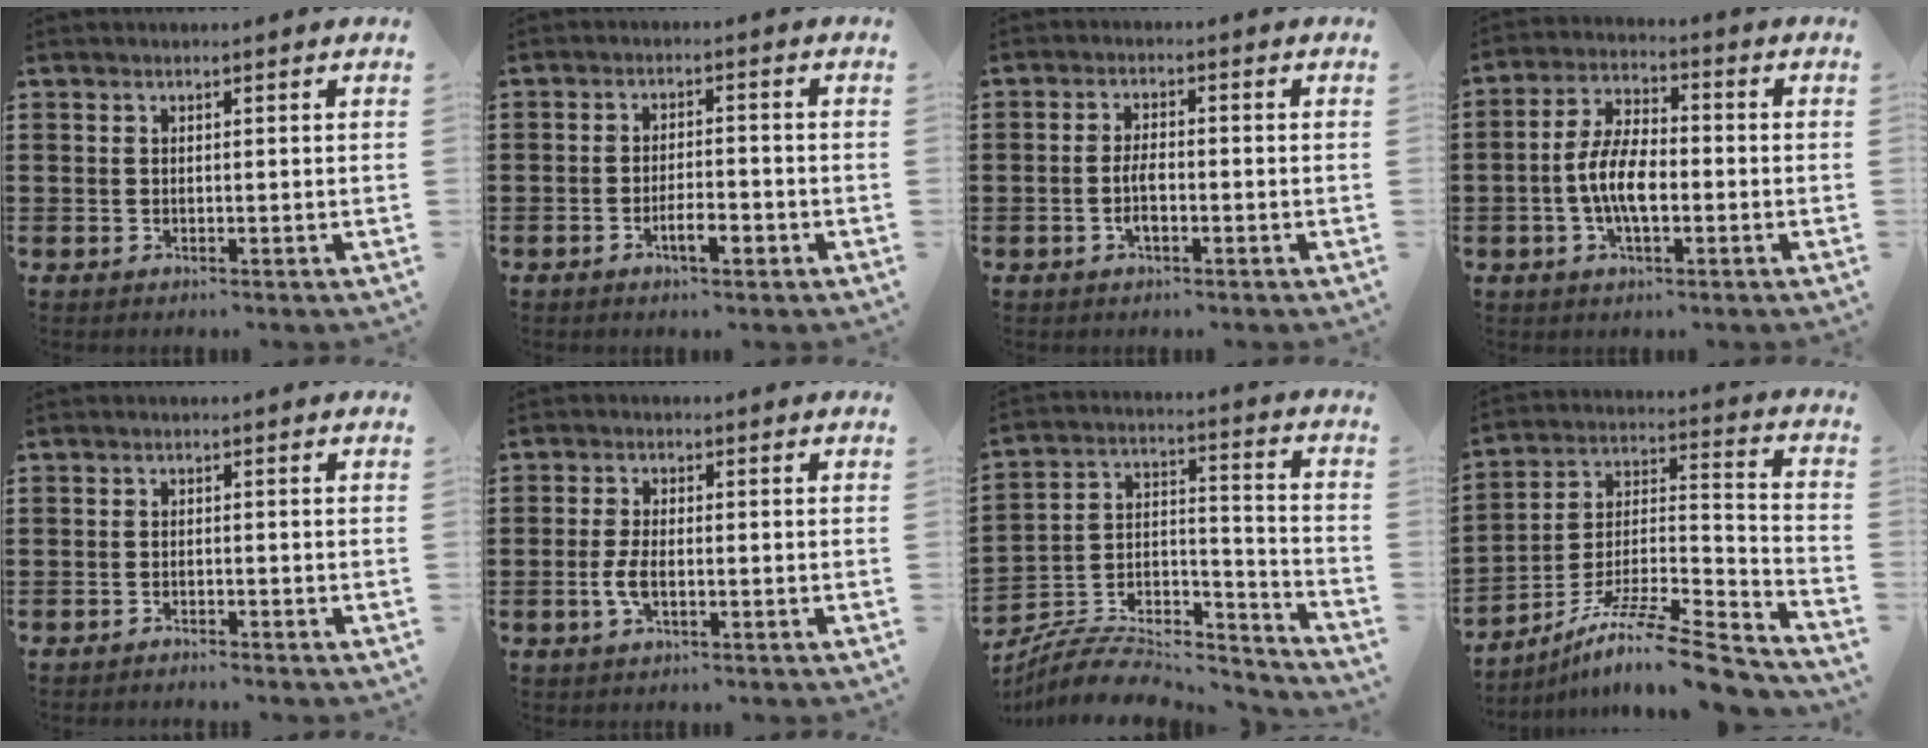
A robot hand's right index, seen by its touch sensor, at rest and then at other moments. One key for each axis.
{"total": 4.7, "fx": -2.3, "fy": 1.8, "fz": 3.7, "tx": -0.069, "ty": 0.005, "tz": -0.044}
{"total": 3.5, "fx": -1.0, "fy": 1.1, "fz": 3.2, "tx": -0.074, "ty": -0.004, "tz": -0.022}
{"total": 7.5, "fx": -1.8, "fy": 3.3, "fz": 6.4, "tx": -0.146, "ty": 0.000, "tz": -0.040}
{"total": 1.3, "fx": -1.2, "fy": -0.2, "fz": 0.0, "tx": -0.005, "ty": -0.001, "tz": -0.025}
{"total": 3.2, "fx": -0.9, "fy": 1.2, "fz": 2.8, "tx": -0.074, "ty": -0.007, "tz": -0.022}
{"total": 7.4, "fx": -6.6, "fy": 2.5, "fz": 2.3, "tx": -0.041, "ty": 0.007, "tz": -0.129}
{"total": 11.4, "fx": -9.0, "fy": 1.4, "fz": 6.9, "tx": -0.113, "ty": 0.012, "tz": -0.170}